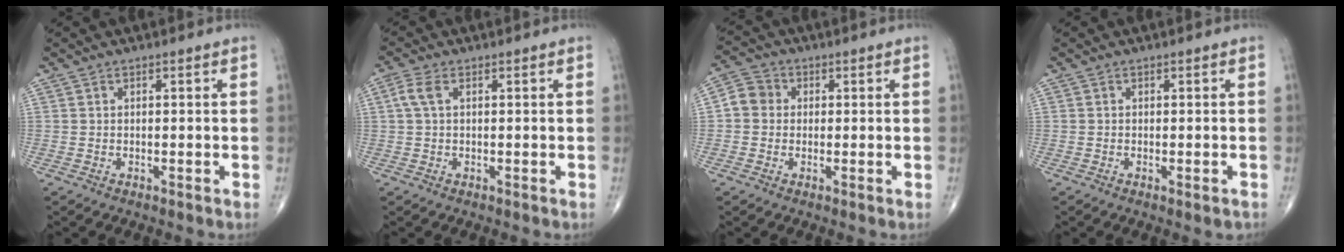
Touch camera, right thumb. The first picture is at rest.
{"total": 3.1, "force": [0.7, 1.6, 2.5], "torque": [-0.072, 0.015, 0.014]}
{"total": 4.7, "force": [0.1, 4.3, 1.8], "torque": [-0.021, 0.011, -0.008]}
{"total": 1.1, "force": [-0.5, 0.2, 0.9], "torque": [-0.013, -0.003, -0.006]}